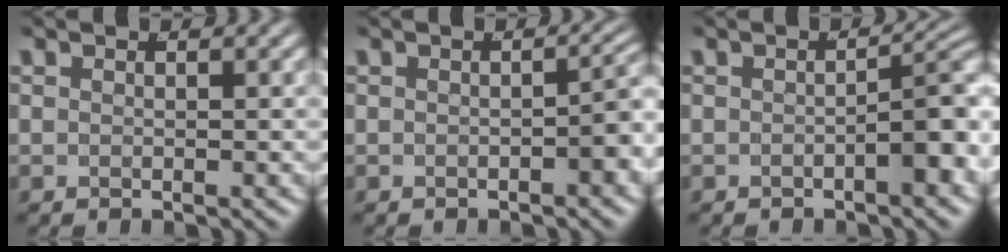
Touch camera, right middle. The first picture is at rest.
{"total": 2.3, "force": [-1.1, 0.7, 1.9], "torque": [-0.022, 0.000, -0.015]}
{"total": 4.3, "force": [-1.6, 1.3, 3.7], "torque": [-0.031, 0.004, -0.026]}